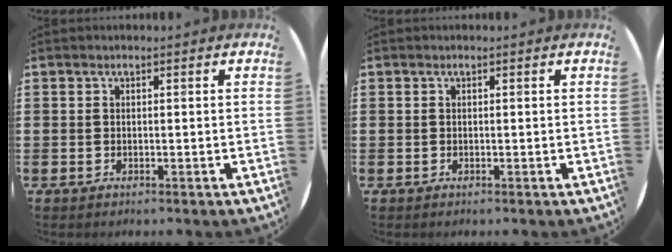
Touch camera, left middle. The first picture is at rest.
{"total": 0.0}